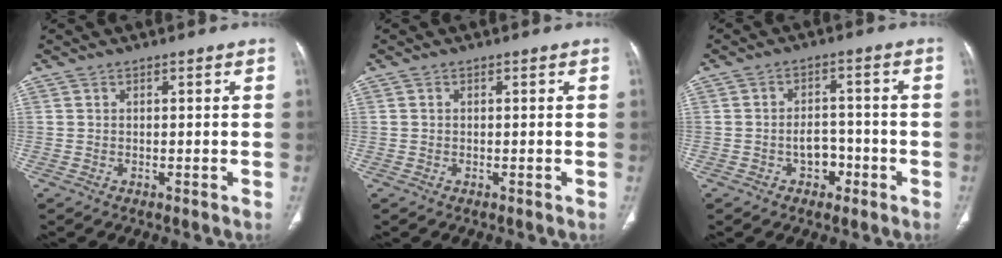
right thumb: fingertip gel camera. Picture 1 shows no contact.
{"total": 0.0}
{"total": 5.0, "force": [-2.1, 3.6, 2.6], "torque": [-0.019, 0.029, -0.033]}